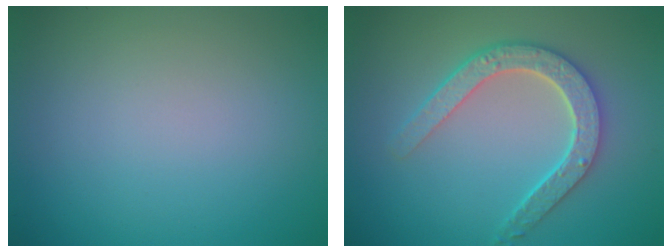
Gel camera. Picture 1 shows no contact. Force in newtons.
{"total": 4.5, "press": 3.7, "slide": 2.6}